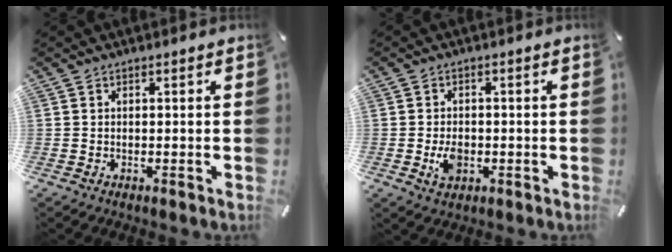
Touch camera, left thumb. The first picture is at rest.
{"total": 4.3, "force": [-0.9, 3.0, 3.0], "torque": [-0.059, -0.003, -0.018]}